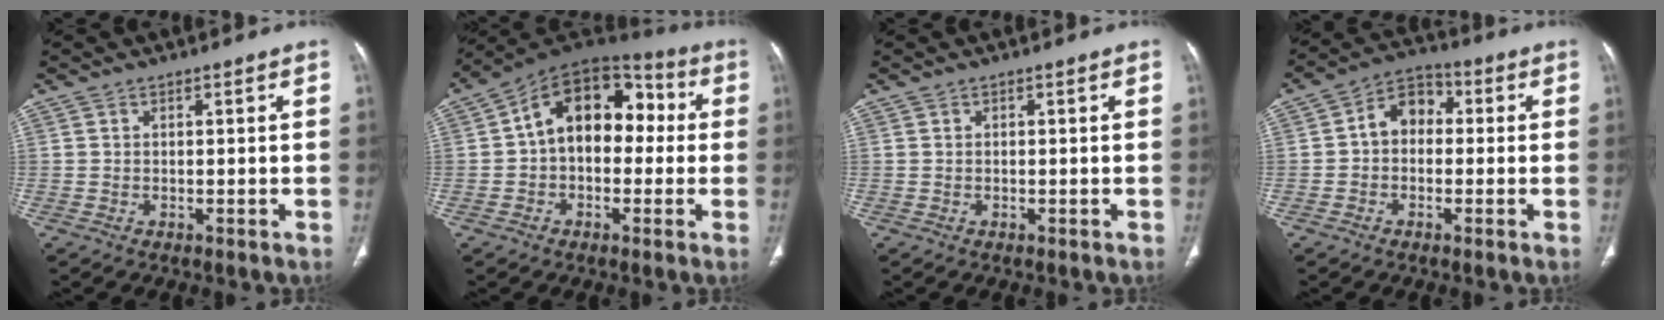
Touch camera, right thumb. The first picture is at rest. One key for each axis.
{"total": 15.6, "fx": 0.8, "fy": 10.6, "fz": 11.4, "tx": -0.123, "ty": 0.053, "tz": -0.002}
{"total": 0.0}
{"total": 7.3, "fx": 0.0, "fy": 5.7, "fz": 4.6, "tx": -0.051, "ty": 0.026, "tz": -0.016}